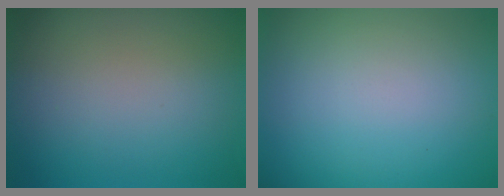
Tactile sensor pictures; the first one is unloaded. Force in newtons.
{"total": 0.0}